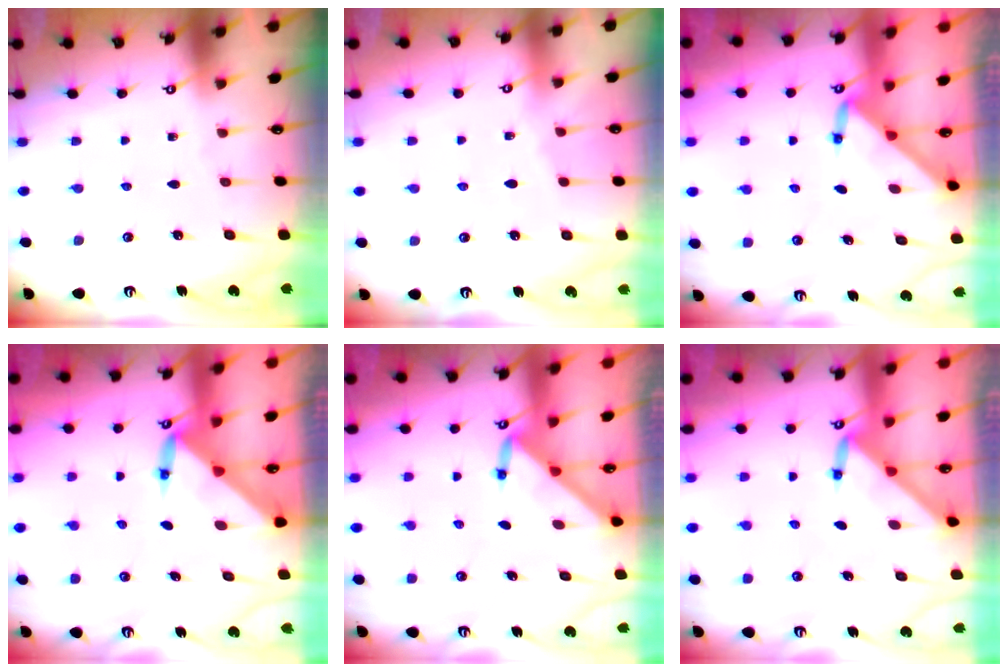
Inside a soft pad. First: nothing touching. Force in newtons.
{"total": 4.4, "press": 4.3, "slide": 0.8}
{"total": 3.0, "press": 3.0, "slide": 0.3}
{"total": 3.5, "press": 3.5, "slide": 0.2}
{"total": 3.3, "press": 3.3, "slide": 0.3}
{"total": 3.2, "press": 3.2, "slide": 0.2}